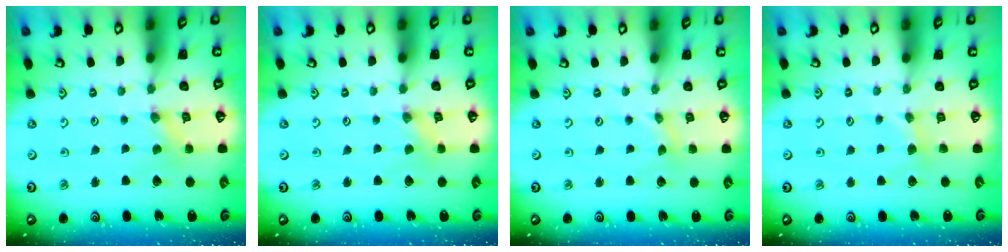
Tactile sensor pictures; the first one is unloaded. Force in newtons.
{"total": 0.0}
{"total": 0.0}
{"total": 2.1, "press": 2.0, "slide": 0.4}